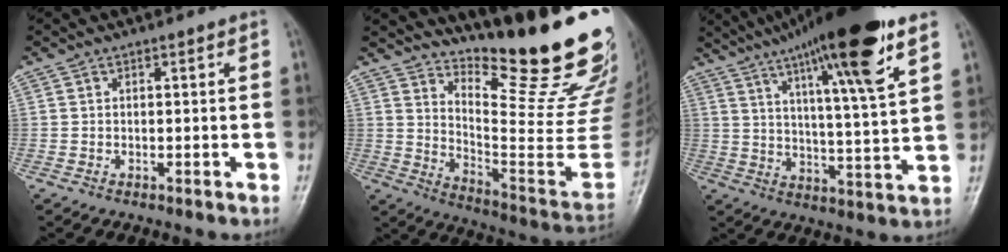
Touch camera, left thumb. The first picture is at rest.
{"total": 26.8, "force": [19.8, 4.4, 17.5], "torque": [-0.232, -0.164, 0.289]}
{"total": 20.4, "force": [12.2, 2.2, 16.1], "torque": [-0.246, -0.038, 0.193]}